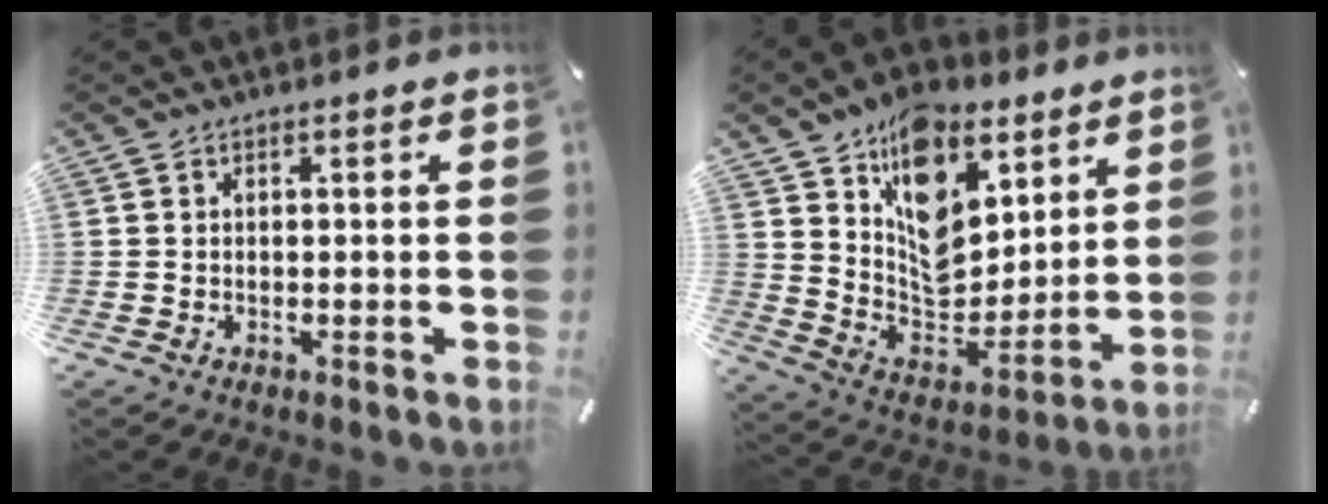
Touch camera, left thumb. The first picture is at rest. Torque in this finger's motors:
{"motor_torque": [1.67, 0.06, 1.81, -0.96, 0.24]}